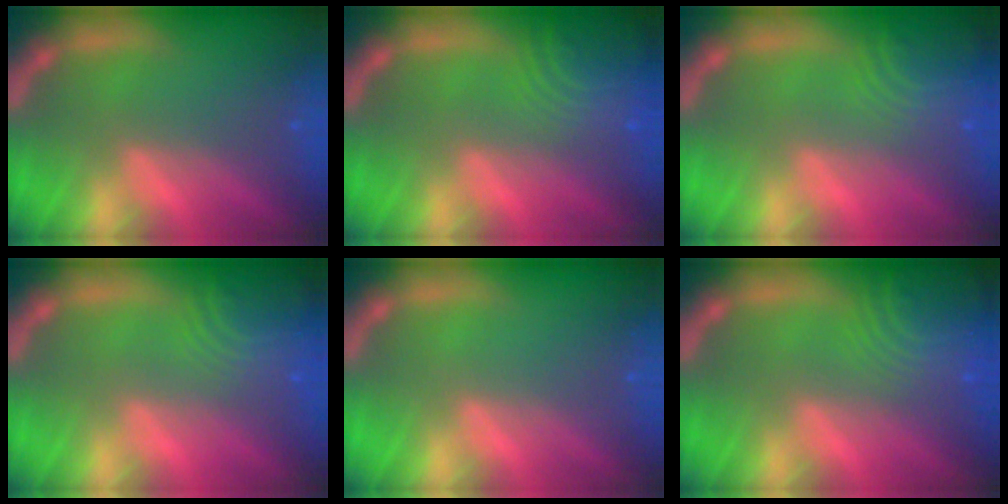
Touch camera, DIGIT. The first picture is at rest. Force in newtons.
{"total": 7.4}
{"total": 6.6}
{"total": 6.6}
{"total": 0.0}
{"total": 8.5}